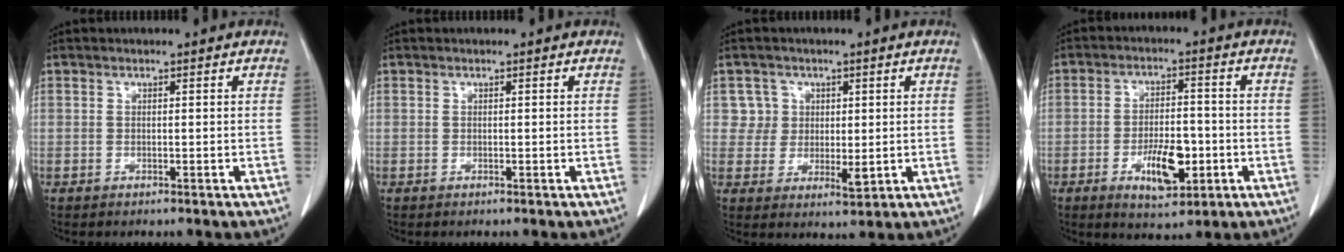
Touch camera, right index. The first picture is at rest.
{"total": 0.0}
{"total": 4.8, "force": [1.5, 4.4, 0.9], "torque": [-0.007, 0.000, 0.030]}
{"total": 8.2, "force": [-2.8, 3.3, 6.9], "torque": [-0.118, -0.001, -0.040]}